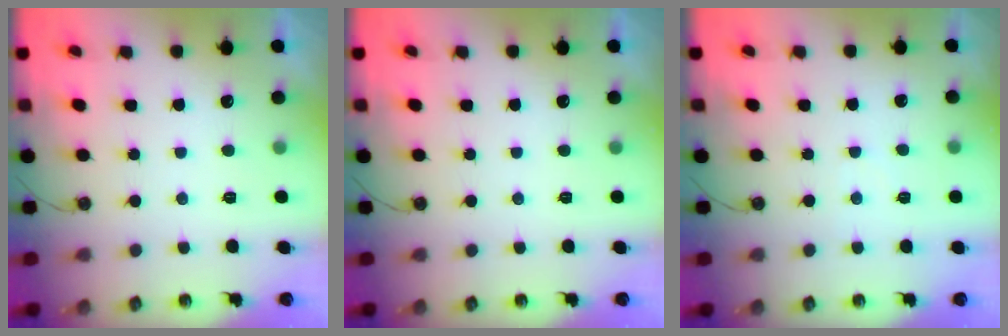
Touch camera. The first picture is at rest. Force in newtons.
{"total": 0.0}
{"total": 1.9, "press": 1.9, "slide": 0.3}